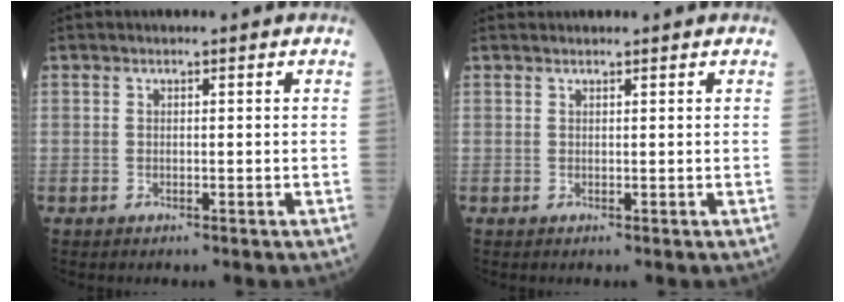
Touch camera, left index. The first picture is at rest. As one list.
[{"total": 0.8, "force": [0.8, 0.1, 0.0], "torque": [-0.007, 0.019, 0.018]}]